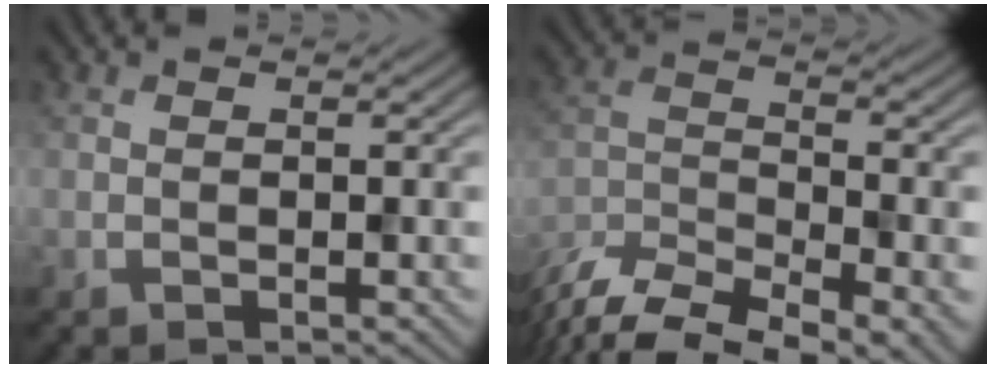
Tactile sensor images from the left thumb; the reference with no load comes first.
{"total": 11.8, "force": [-9.8, 3.0, 5.9], "torque": [-0.128, -0.018, -0.175]}